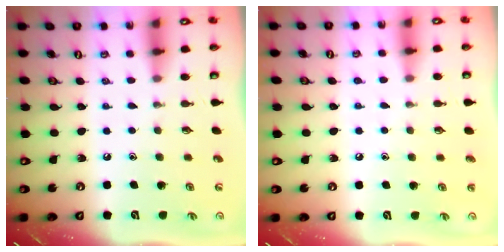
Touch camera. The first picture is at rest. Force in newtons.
{"total": 2.3, "press": 2.3, "slide": 0.2}